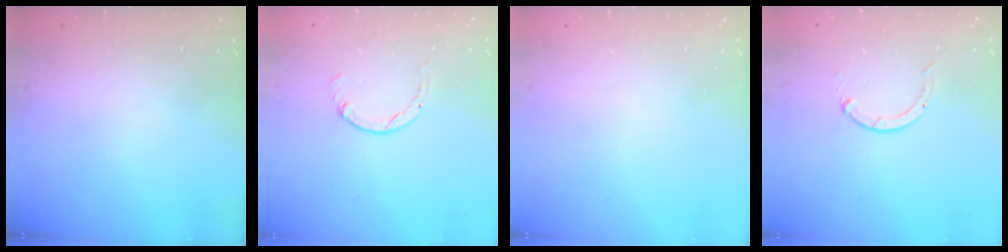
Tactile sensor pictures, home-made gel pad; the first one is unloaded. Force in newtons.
{"total": 0.0}
{"total": 0.0}
{"total": 0.0}